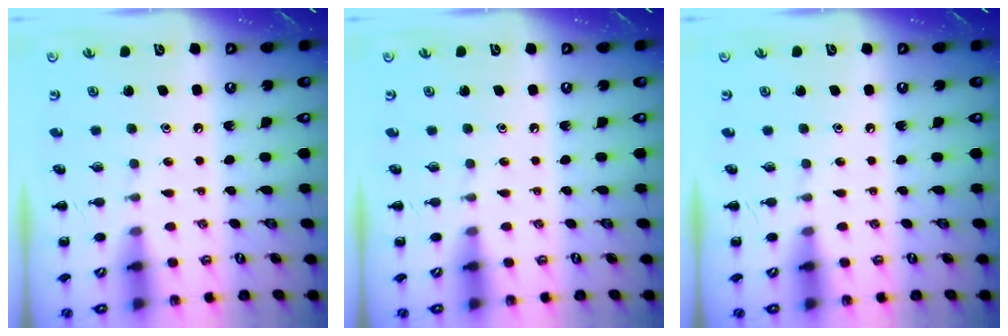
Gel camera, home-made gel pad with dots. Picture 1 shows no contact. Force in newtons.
{"total": 0.0}
{"total": 0.0}